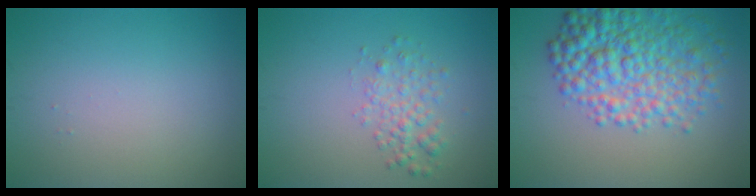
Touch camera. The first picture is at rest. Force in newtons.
{"total": 2.4, "press": 2.4, "slide": 0.1}
{"total": 7.1, "press": 7.1, "slide": 0.3}